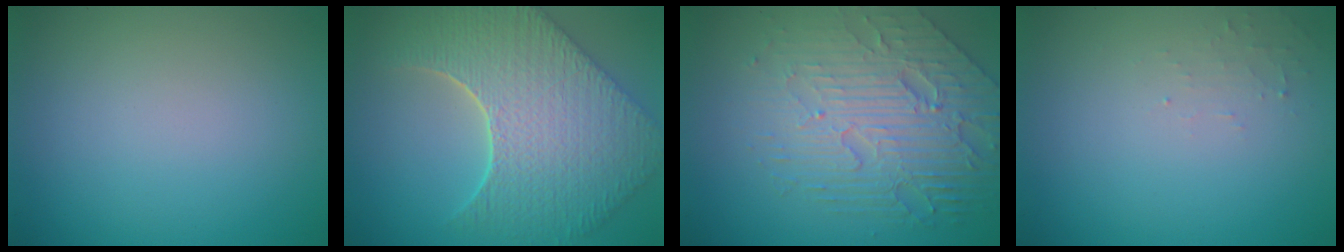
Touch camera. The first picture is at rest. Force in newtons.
{"total": 9.7, "press": 7.0, "slide": 6.7}
{"total": 7.2, "press": 5.2, "slide": 5.1}
{"total": 1.1, "press": 1.1, "slide": 0.2}